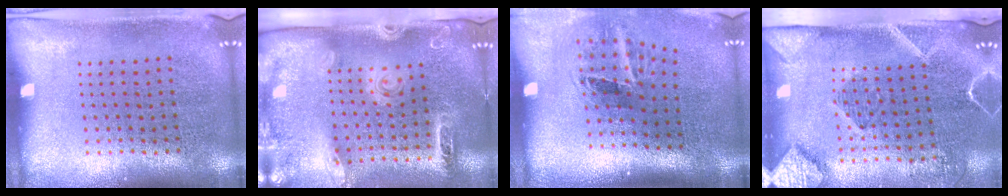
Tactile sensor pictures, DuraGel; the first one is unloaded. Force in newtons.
{"total": 2.7, "press": 2.0, "slide": 1.8}
{"total": 2.0, "press": 1.2, "slide": 1.6}
{"total": 2.7, "press": 2.0, "slide": 1.8}